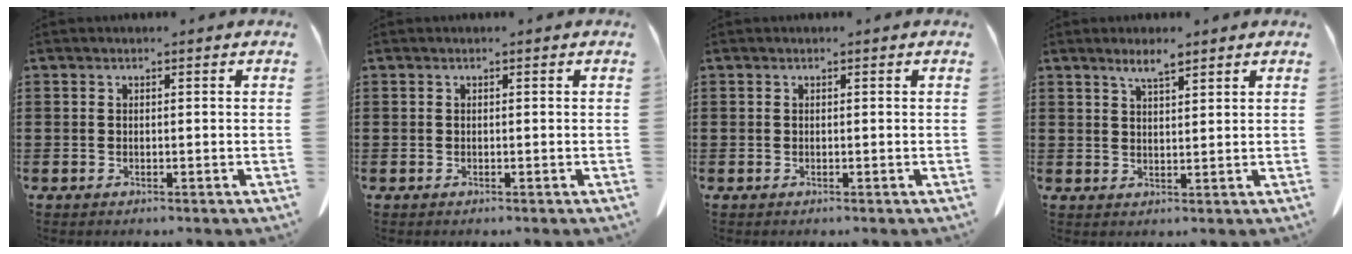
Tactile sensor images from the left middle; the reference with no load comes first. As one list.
[{"total": 0.0}, {"total": 0.0}, {"total": 3.3, "force": [2.5, 0.4, 2.1], "torque": [-0.045, 0.000, 0.045]}]